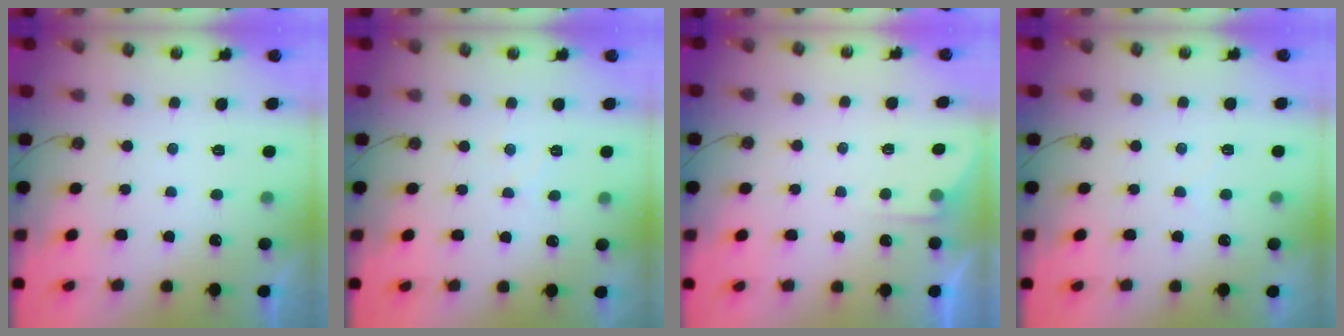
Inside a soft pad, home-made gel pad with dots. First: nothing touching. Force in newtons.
{"total": 4.3, "press": 4.2, "slide": 0.7}
{"total": 3.1, "press": 3.1, "slide": 0.5}
{"total": 3.0, "press": 3.0, "slide": 0.5}